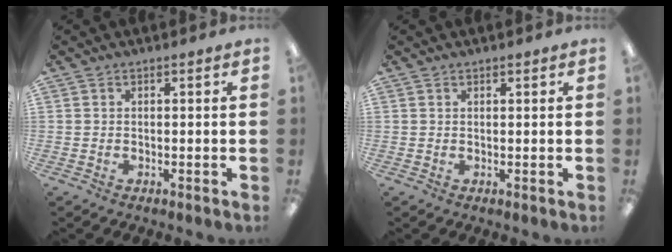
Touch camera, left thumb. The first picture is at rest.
{"total": 0.7, "force": [0.6, 0.3, 0.1], "torque": [-0.003, 0.000, 0.012]}